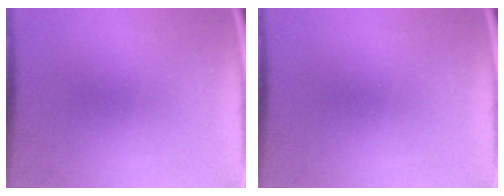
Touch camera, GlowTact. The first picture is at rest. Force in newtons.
{"total": 0.0}